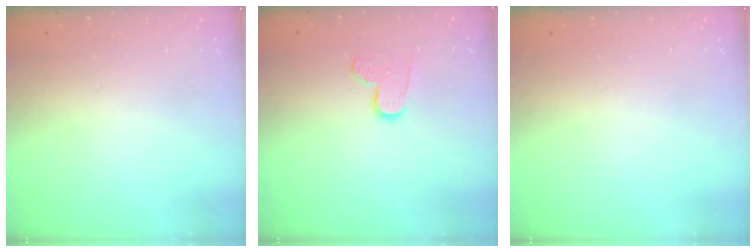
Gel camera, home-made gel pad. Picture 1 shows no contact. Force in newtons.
{"total": 7.0, "press": 7.0, "slide": 0.3}
{"total": 0.0}